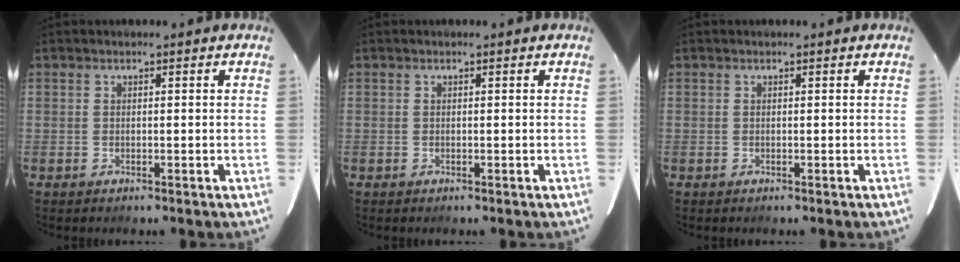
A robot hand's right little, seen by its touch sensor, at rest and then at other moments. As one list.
[{"total": 0.0}, {"total": 0.0}]